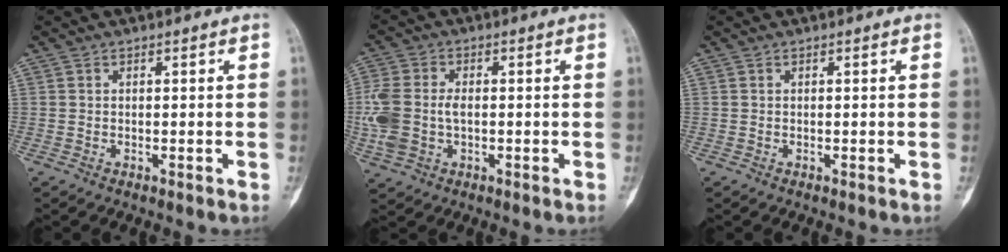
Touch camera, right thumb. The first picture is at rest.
{"total": 10.3, "force": [-0.9, 6.9, 7.6], "torque": [-0.191, 0.011, -0.018]}
{"total": 0.0}